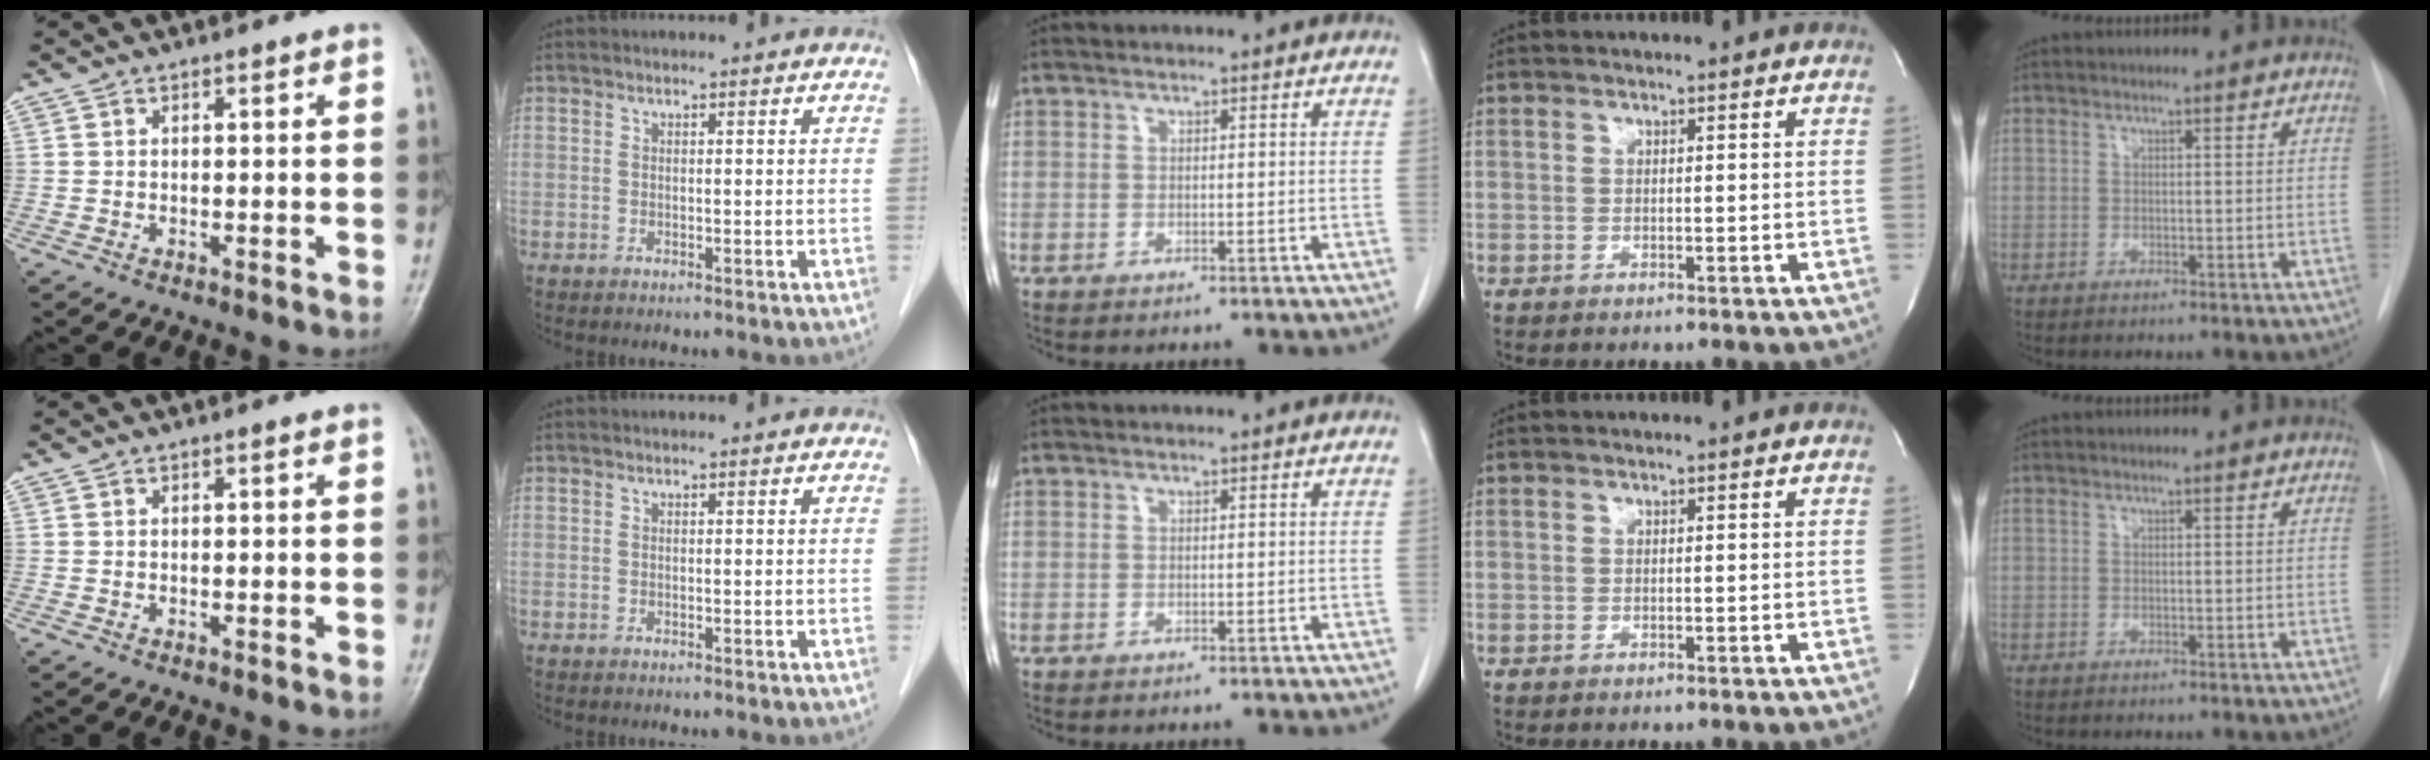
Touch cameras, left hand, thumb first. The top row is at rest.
{}